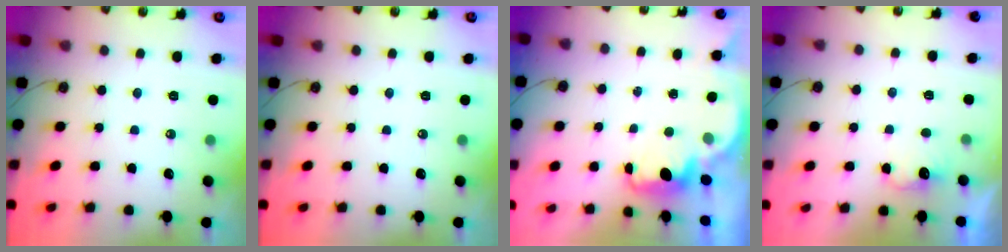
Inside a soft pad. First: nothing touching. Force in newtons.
{"total": 0.0}
{"total": 1.9, "press": 1.8, "slide": 0.7}
{"total": 2.5, "press": 2.4, "slide": 0.7}